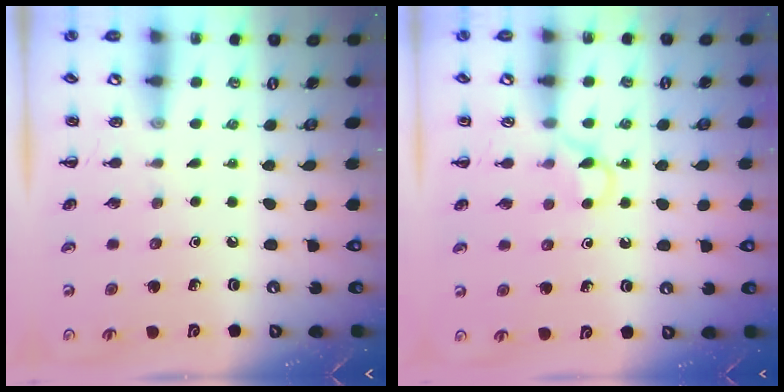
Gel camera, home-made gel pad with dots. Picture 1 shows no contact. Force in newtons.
{"total": 3.4, "press": 3.2, "slide": 1.1}